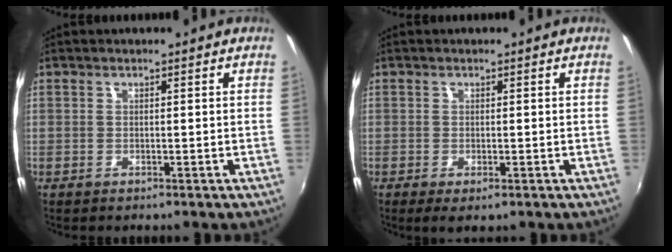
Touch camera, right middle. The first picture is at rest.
{"total": 2.2, "force": [-0.9, 0.8, 1.8], "torque": [-0.036, -0.010, -0.012]}